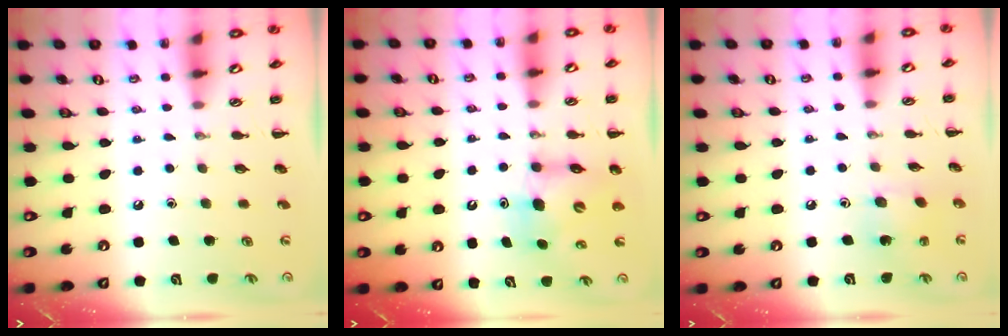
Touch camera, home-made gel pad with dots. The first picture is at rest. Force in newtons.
{"total": 7.0, "press": 6.9, "slide": 0.9}
{"total": 3.6, "press": 3.4, "slide": 1.2}